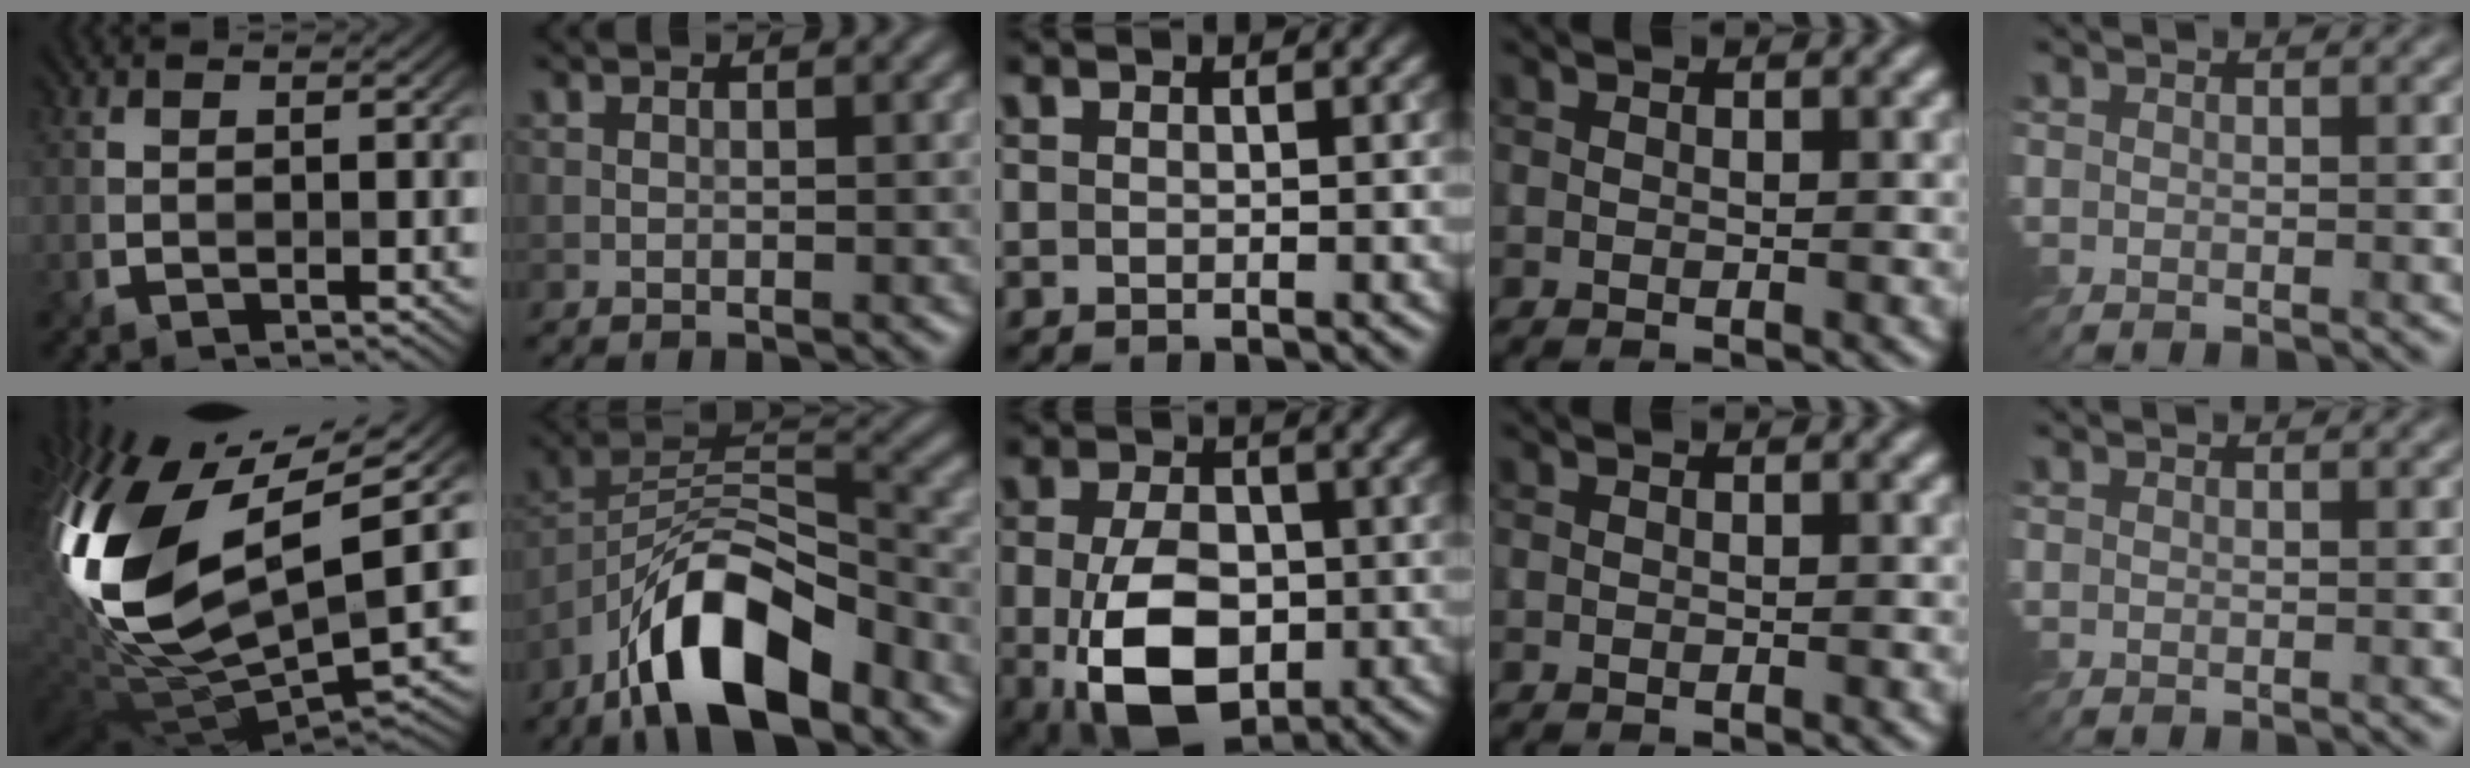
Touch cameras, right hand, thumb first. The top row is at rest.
{"thumb": {"total": 19.8, "force": [4.7, 9.1, 16.9], "torque": [-0.387, -0.009, 0.088]}, "index": {"total": 10.5, "force": [-6.8, 3.7, 7.1], "torque": [-0.118, 0.011, -0.129]}, "middle": {"total": 8.8, "force": [-1.9, 5.5, 6.6], "torque": [-0.138, -0.017, -0.031]}}